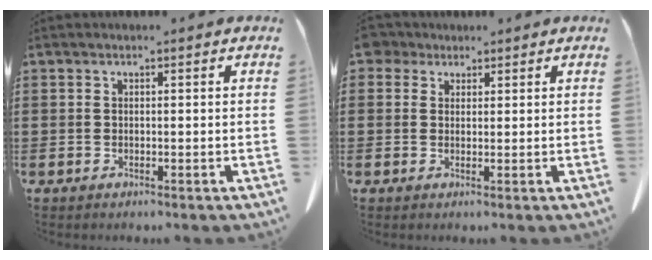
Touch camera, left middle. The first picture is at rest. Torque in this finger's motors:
{"motor_torque": [0.01, -0.07, 0.00, 0.00]}